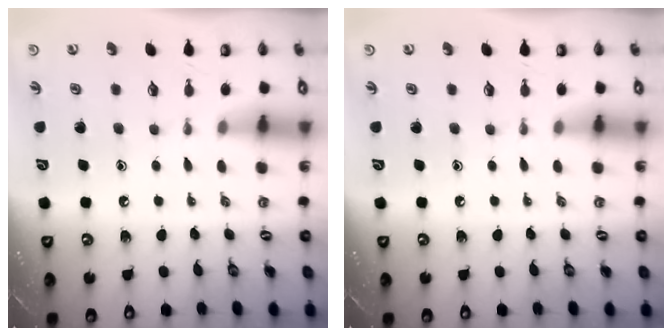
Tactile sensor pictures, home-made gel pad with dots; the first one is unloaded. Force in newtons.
{"total": 0.0}